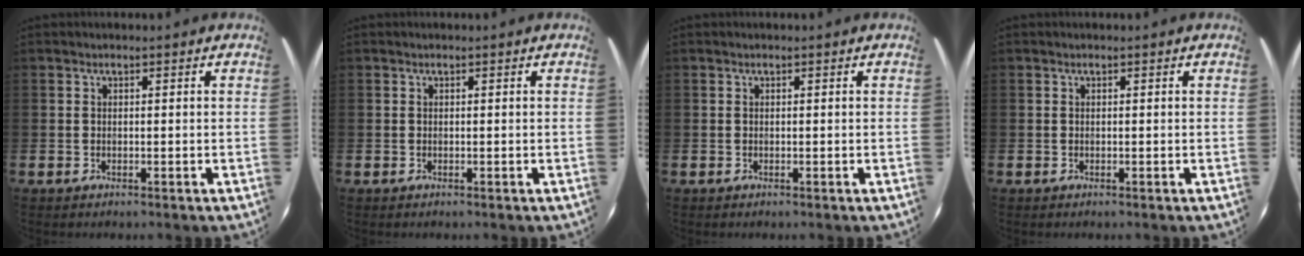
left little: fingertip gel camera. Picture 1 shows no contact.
{"total": 0.0}
{"total": 0.0}
{"total": 0.0}